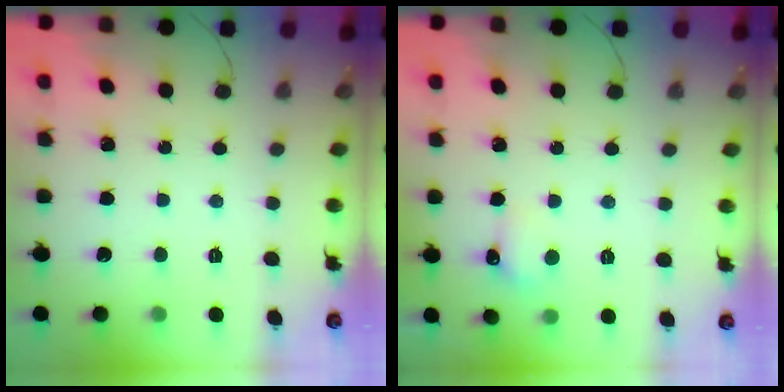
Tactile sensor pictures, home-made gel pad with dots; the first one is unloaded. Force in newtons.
{"total": 4.9, "press": 4.6, "slide": 1.5}